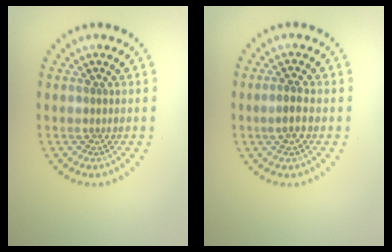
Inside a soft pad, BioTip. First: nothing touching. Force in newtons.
{"total": 1.9, "press": 1.7, "slide": 0.7}